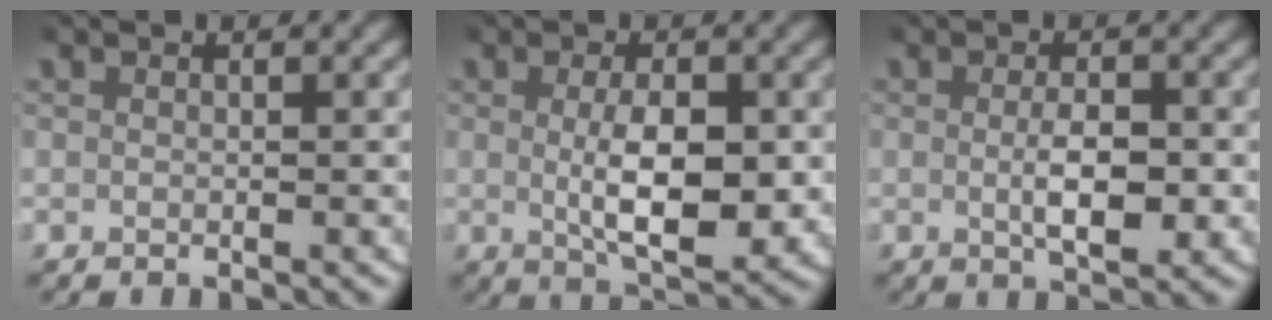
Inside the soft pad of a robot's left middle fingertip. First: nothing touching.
{"total": 6.0, "force": [-0.3, 2.7, 5.4], "torque": [-0.089, -0.020, 0.001]}
{"total": 3.5, "force": [-0.3, 1.4, 3.1], "torque": [-0.049, -0.007, -0.004]}